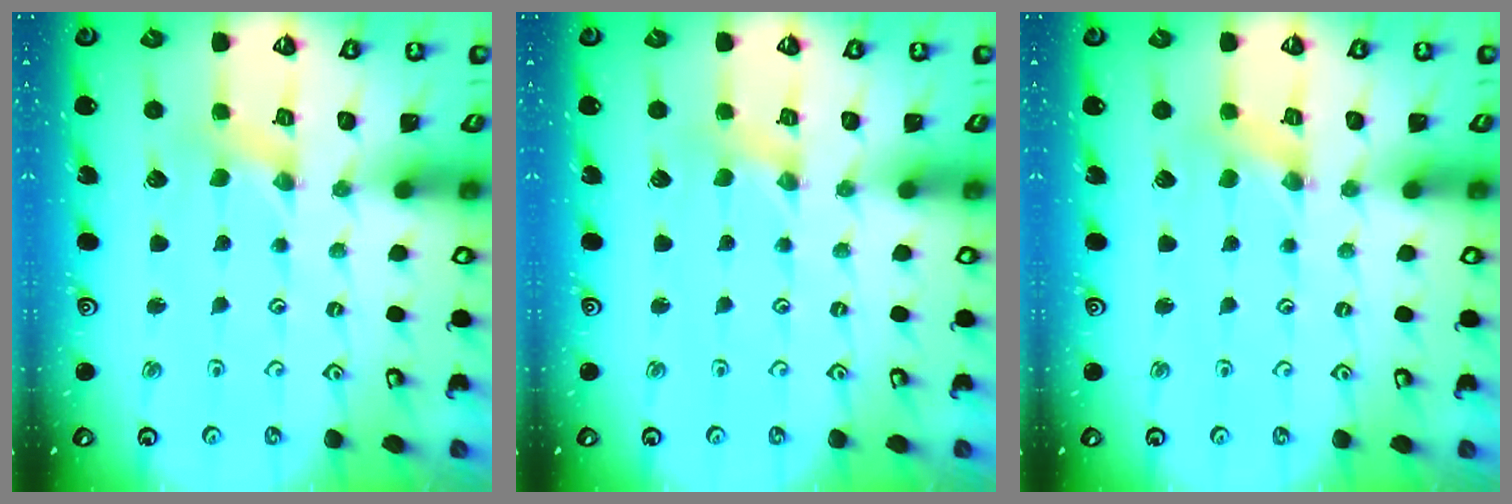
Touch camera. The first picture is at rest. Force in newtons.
{"total": 0.0}
{"total": 1.3, "press": 1.2, "slide": 0.2}